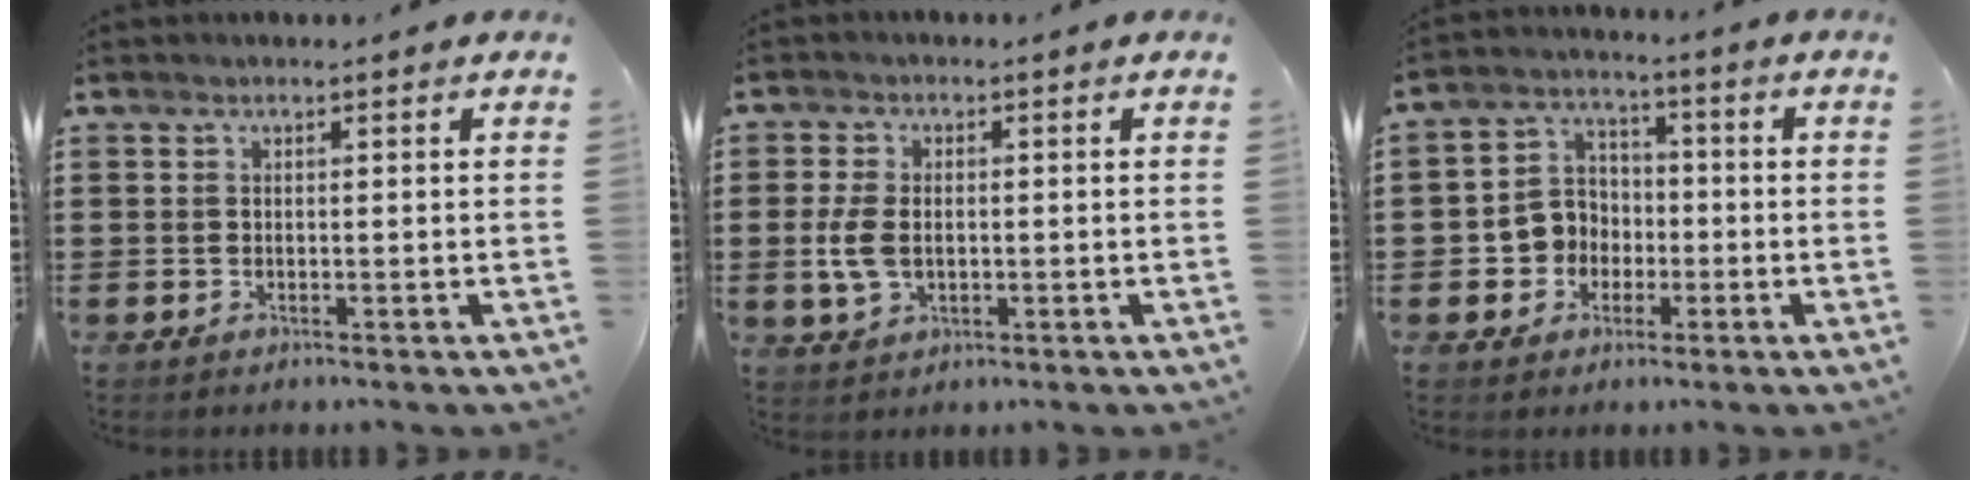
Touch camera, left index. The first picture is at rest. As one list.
[{"total": 4.6, "force": [-0.3, 2.8, 3.6], "torque": [-0.090, 0.000, -0.011]}, {"total": 6.3, "force": [-1.5, 5.8, 1.6], "torque": [-0.063, 0.011, -0.033]}]